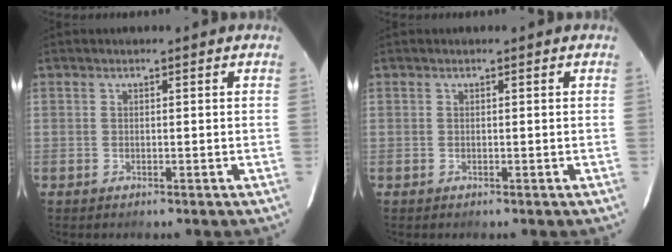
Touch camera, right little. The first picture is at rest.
{"total": 0.0}